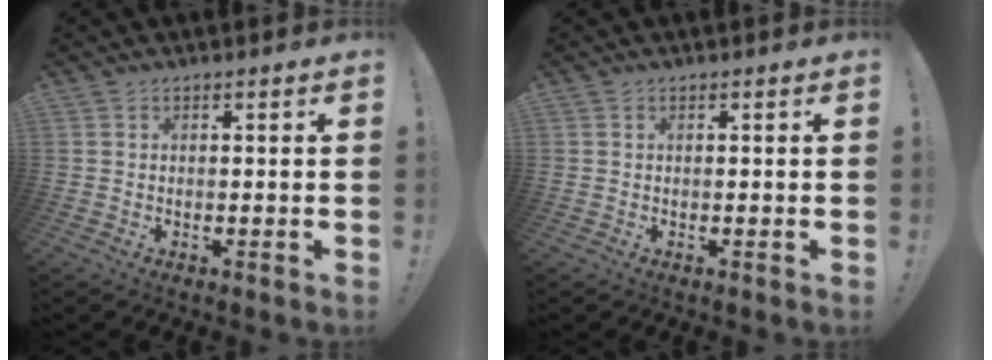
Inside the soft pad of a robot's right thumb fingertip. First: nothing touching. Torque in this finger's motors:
{"motor_torque": [-0.20, 0.01, -0.27, -0.10, 0.00]}